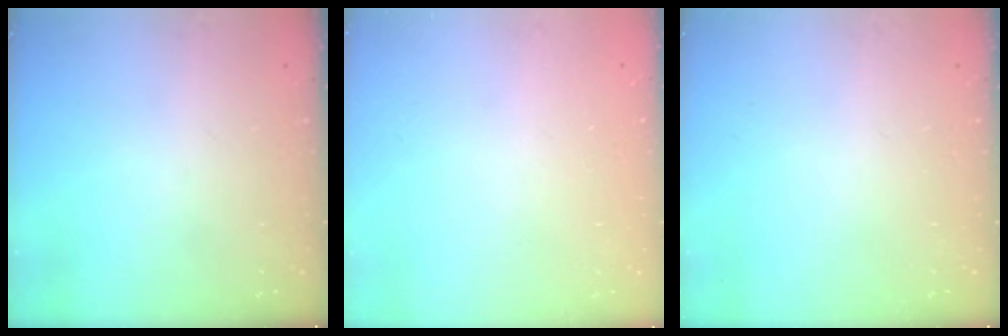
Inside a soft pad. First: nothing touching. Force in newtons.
{"total": 0.0}
{"total": 0.0}